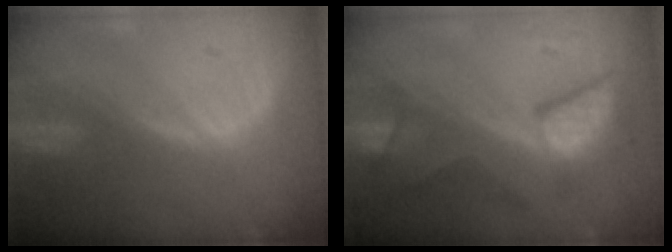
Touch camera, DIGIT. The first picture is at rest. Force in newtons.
{"total": 7.8, "press": 7.8, "slide": 0.4}